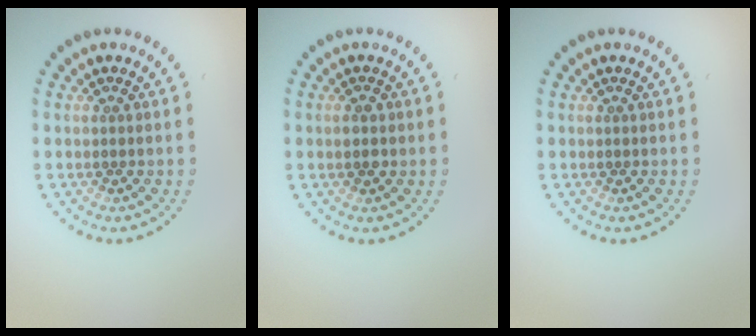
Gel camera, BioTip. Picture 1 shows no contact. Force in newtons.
{"total": 1.7, "press": 1.7, "slide": 0.1}
{"total": 0.0}